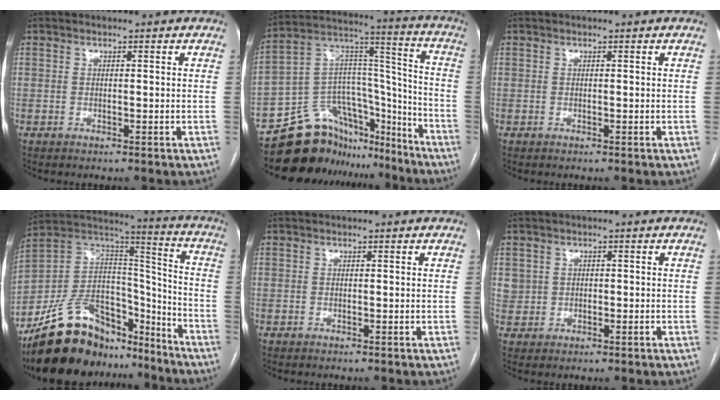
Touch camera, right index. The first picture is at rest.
{"total": 19.9, "force": [-16.7, 9.6, 5.2], "torque": [-0.082, 0.080, -0.264]}
{"total": 0.0}
{"total": 23.8, "force": [-18.8, 10.3, 10.4], "torque": [-0.205, 0.033, -0.317]}
{"total": 0.0}
{"total": 2.5, "force": [0.2, 2.5, 0.4], "torque": [-0.006, 0.013, 0.013]}